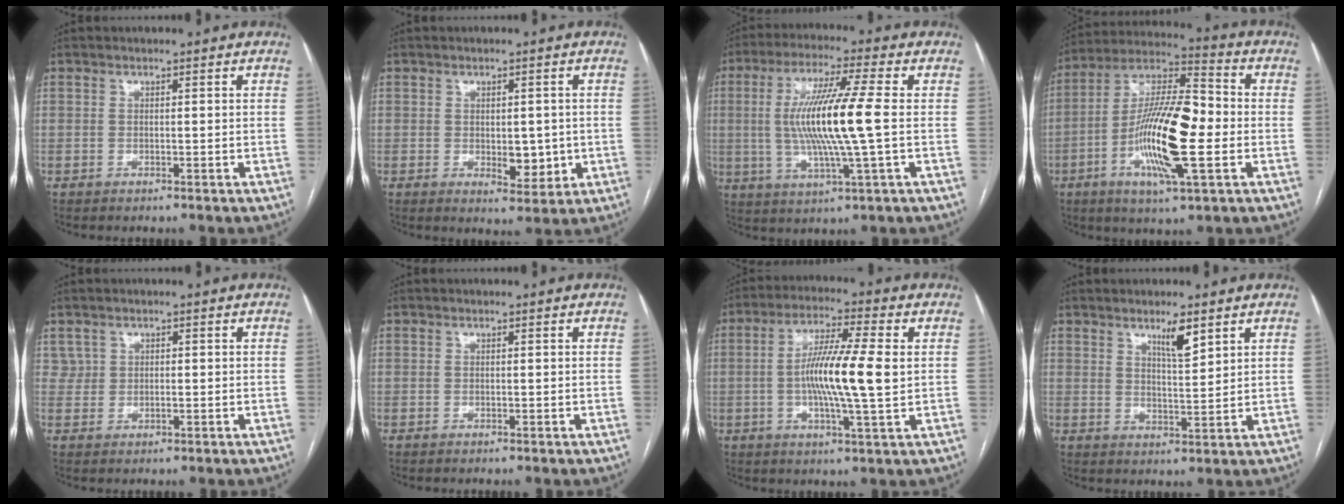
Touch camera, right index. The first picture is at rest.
{"total": 4.8, "force": [-0.5, 2.5, 4.1], "torque": [-0.051, -0.004, 0.002]}
{"total": 13.2, "force": [0.1, -0.1, 13.2], "torque": [-0.263, -0.001, -0.001]}
{"total": 17.5, "force": [-3.4, 3.2, 16.9], "torque": [-0.323, 0.003, -0.061]}
{"total": 1.6, "force": [0.8, 1.4, 0.3], "torque": [-0.003, 0.005, 0.014]}
{"total": 0.0}
{"total": 11.6, "force": [0.1, 0.6, 11.6], "torque": [-0.216, -0.001, -0.004]}
{"total": 4.5, "force": [2.9, 0.7, 3.3], "torque": [-0.059, -0.004, 0.052]}